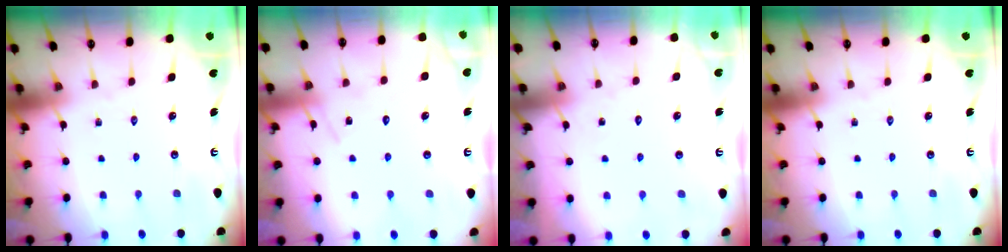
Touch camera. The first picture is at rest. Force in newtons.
{"total": 9.5, "press": 9.5, "slide": 0.6}
{"total": 5.8, "press": 5.8, "slide": 0.6}
{"total": 0.0}